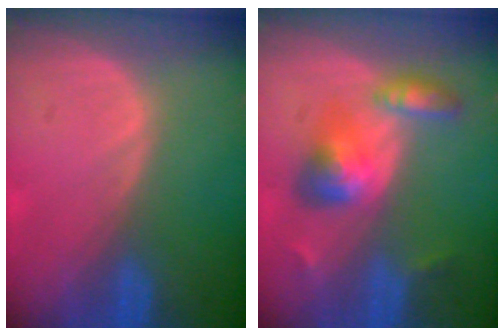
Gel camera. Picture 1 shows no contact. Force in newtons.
{"total": 6.0, "press": 6.0, "slide": 0.5}